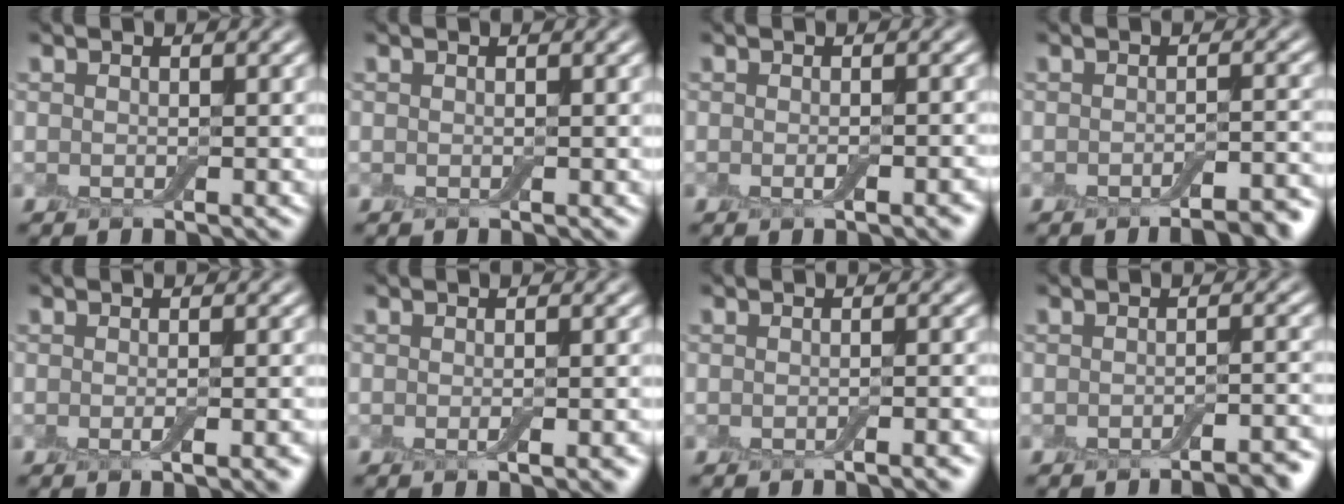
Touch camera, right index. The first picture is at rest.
{"total": 0.0}
{"total": 1.9, "force": [-0.7, 0.4, 1.7], "torque": [-0.023, -0.002, -0.011]}
{"total": 3.3, "force": [-2.3, 0.8, 2.3], "torque": [-0.027, 0.000, -0.031]}
{"total": 2.5, "force": [-0.9, 0.6, 2.3], "torque": [-0.025, -0.001, -0.014]}
{"total": 2.2, "force": [-0.7, 0.5, 2.0], "torque": [-0.021, 0.000, -0.011]}
{"total": 2.0, "force": [-1.1, 0.5, 1.7], "torque": [-0.013, 0.003, -0.016]}
{"total": 2.9, "force": [-2.1, 0.6, 1.9], "torque": [-0.019, 0.003, -0.033]}